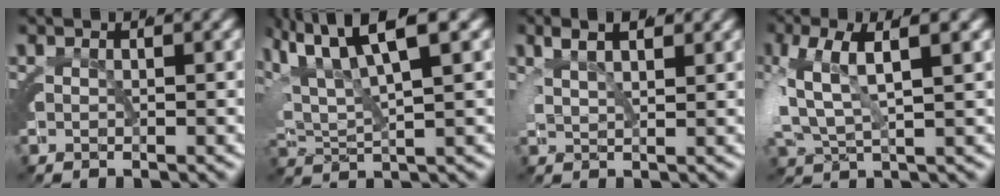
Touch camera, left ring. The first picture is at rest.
{"total": 6.9, "force": [3.2, 4.0, 4.6], "torque": [-0.106, 0.008, 0.048]}
{"total": 3.5, "force": [1.8, 2.4, 2.0], "torque": [-0.040, 0.004, 0.026]}
{"total": 4.6, "force": [0.1, 2.8, 3.7], "torque": [-0.100, -0.009, 0.010]}